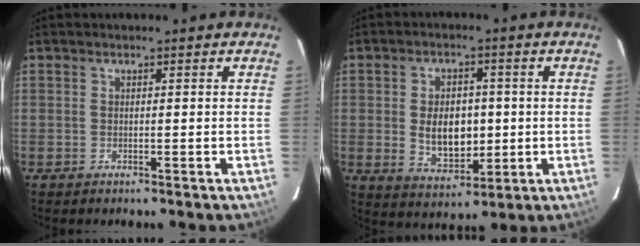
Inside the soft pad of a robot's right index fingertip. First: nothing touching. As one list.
[{"total": 9.1, "force": [-0.2, 5.9, 6.9], "torque": [-0.131, -0.002, 0.010]}]